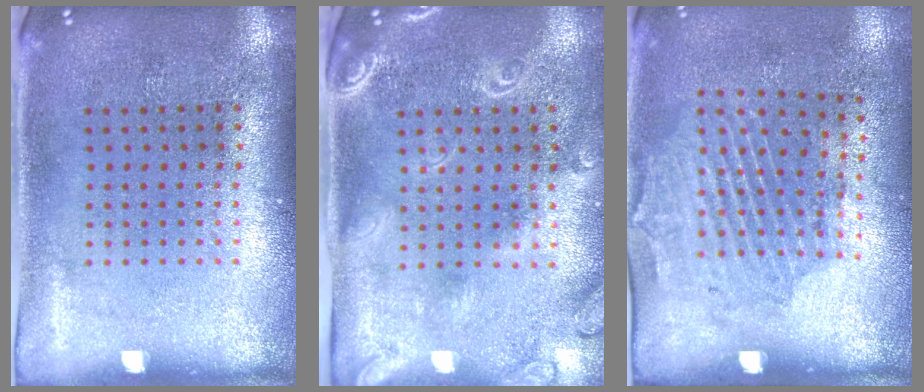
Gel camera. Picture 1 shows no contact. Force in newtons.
{"total": 2.4, "press": 1.9, "slide": 1.4}
{"total": 1.8, "press": 1.1, "slide": 1.4}